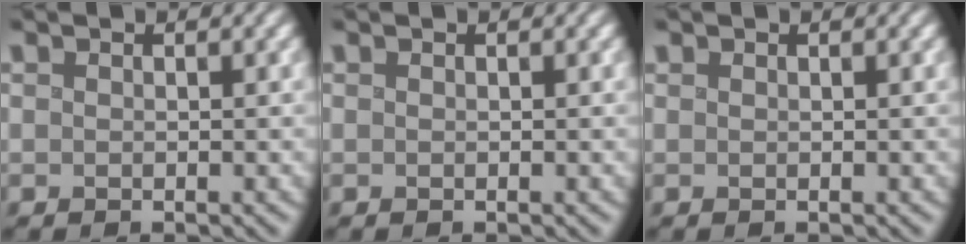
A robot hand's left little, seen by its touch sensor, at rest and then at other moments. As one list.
[{"total": 0.0}, {"total": 0.0}]